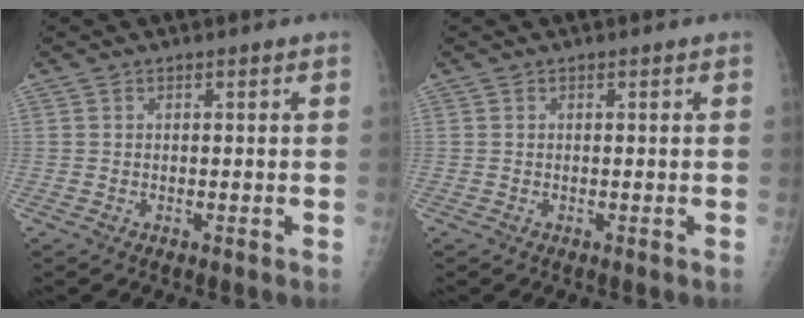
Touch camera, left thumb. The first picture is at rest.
{"total": 0.0}